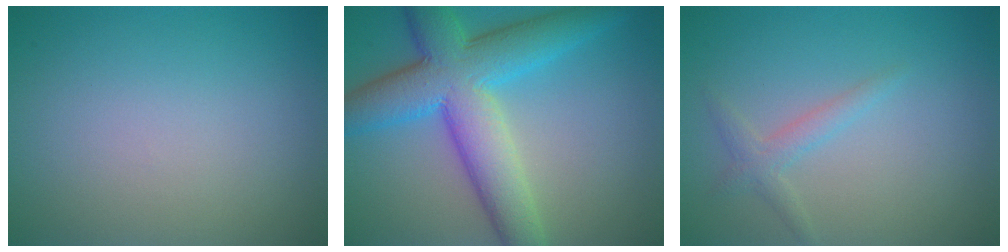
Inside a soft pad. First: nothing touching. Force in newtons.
{"total": 9.5, "press": 9.5, "slide": 0.2}
{"total": 1.7, "press": 1.7, "slide": 0.0}